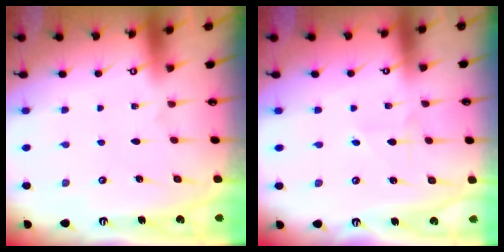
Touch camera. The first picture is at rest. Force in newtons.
{"total": 1.6, "press": 1.6, "slide": 0.1}